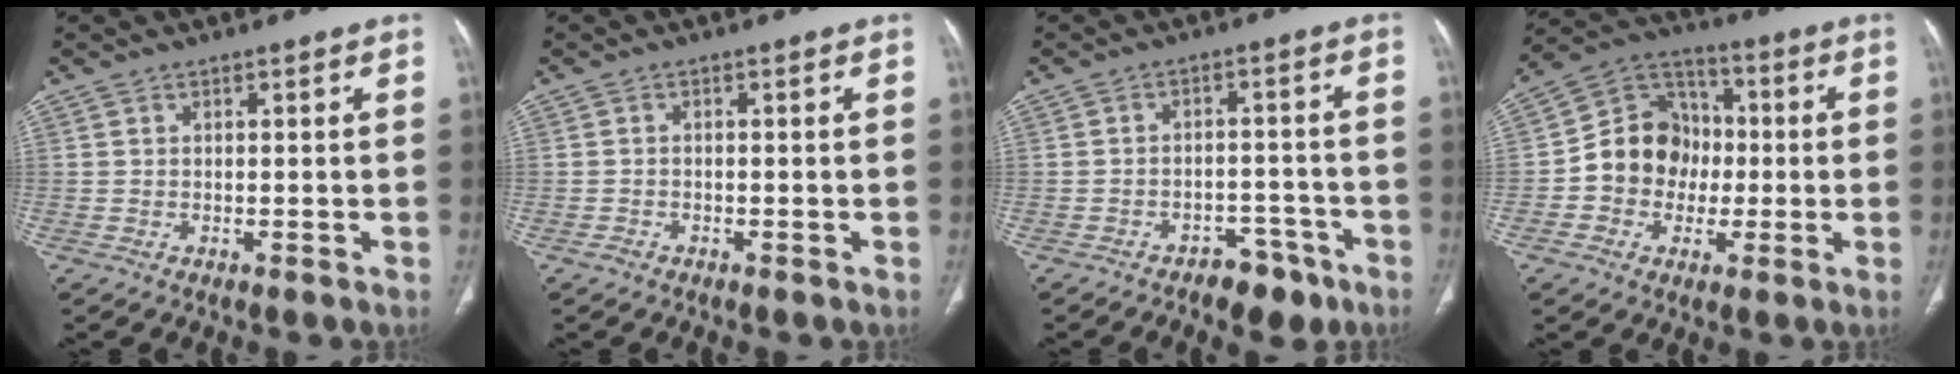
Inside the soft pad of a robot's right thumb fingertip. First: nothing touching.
{"total": 0.9, "force": [-0.7, 0.5, 0.2], "torque": [-0.006, 0.003, -0.014]}
{"total": 6.5, "force": [-4.5, 3.6, 2.9], "torque": [-0.020, 0.038, -0.060]}
{"total": 13.0, "force": [-1.4, 11.4, 6.0], "torque": [-0.057, 0.033, -0.032]}